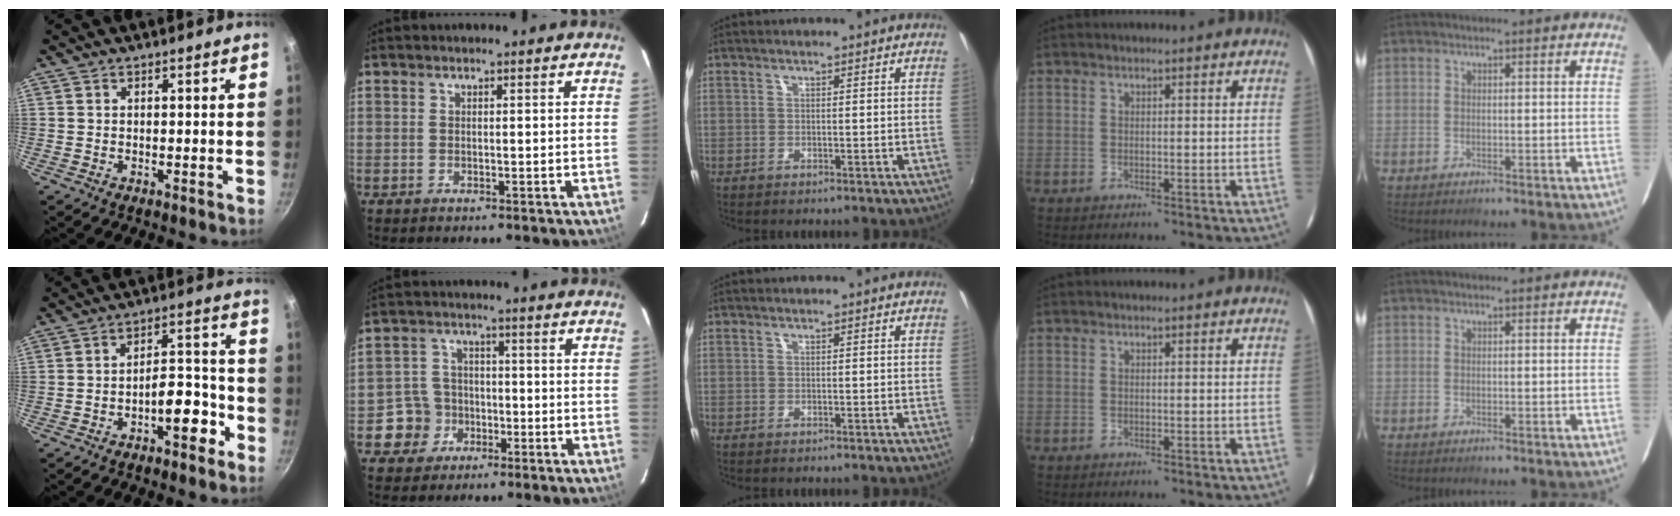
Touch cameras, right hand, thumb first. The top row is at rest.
{"thumb": {"total": 8.7, "force": [-4.4, 3.7, 6.6], "torque": [-0.071, 0.054, -0.060]}, "index": {"total": 6.6, "force": [-2.5, 6.1, 0.4], "torque": [-0.022, 0.026, -0.040]}}